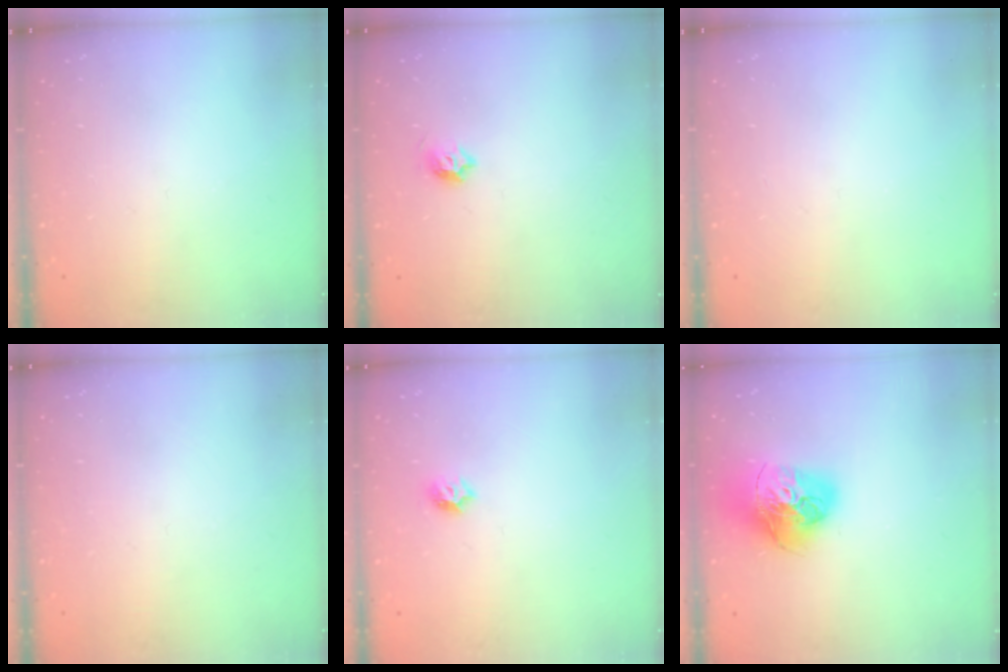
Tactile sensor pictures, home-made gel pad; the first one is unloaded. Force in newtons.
{"total": 4.7, "press": 4.6, "slide": 1.2}
{"total": 0.0}
{"total": 0.7, "press": 0.7, "slide": 0.1}
{"total": 4.7, "press": 4.7, "slide": 0.7}
{"total": 17.4, "press": 17.3, "slide": 1.8}